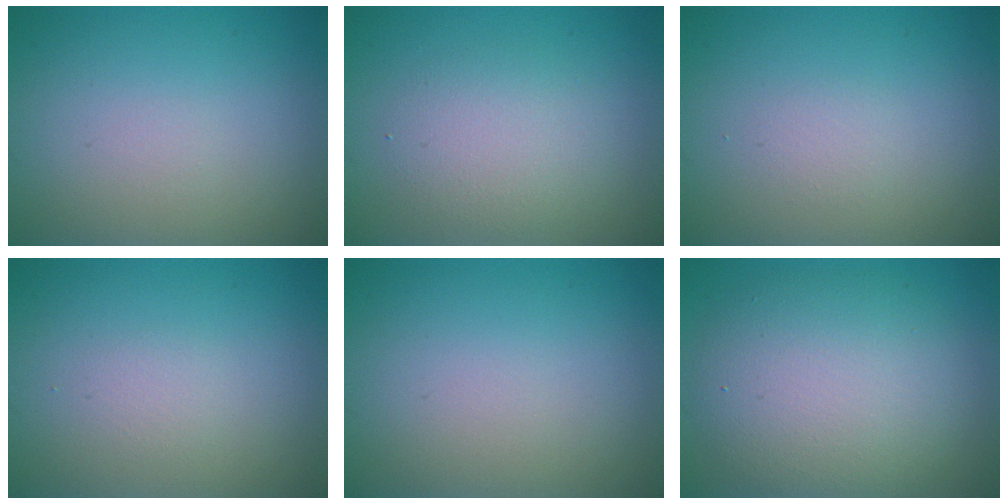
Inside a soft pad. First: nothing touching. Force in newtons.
{"total": 2.8, "press": 2.8, "slide": 0.2}
{"total": 0.8, "press": 0.8, "slide": 0.0}
{"total": 0.8, "press": 0.8, "slide": 0.1}
{"total": 0.0}
{"total": 7.8, "press": 7.8, "slide": 0.3}